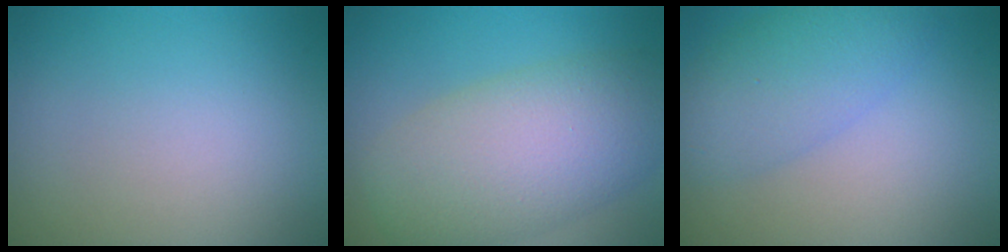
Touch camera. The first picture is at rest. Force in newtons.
{"total": 8.8, "press": 8.8, "slide": 0.4}
{"total": 4.5, "press": 4.5, "slide": 0.2}